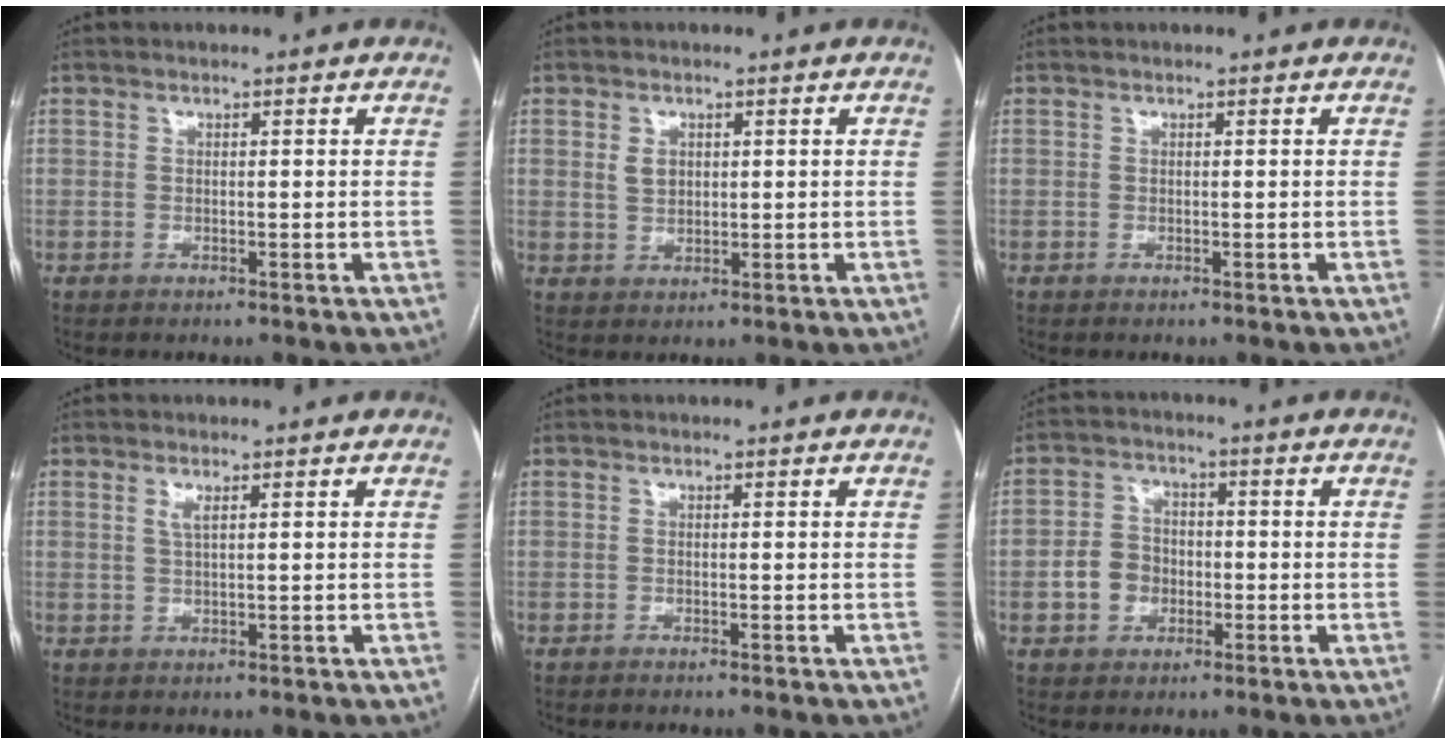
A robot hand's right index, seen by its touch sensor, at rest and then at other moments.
{"total": 2.6, "force": [0.8, 2.0, 1.5], "torque": [-0.029, 0.004, 0.019]}
{"total": 0.0}
{"total": 1.5, "force": [0.7, 0.2, 1.3], "torque": [-0.033, 0.000, 0.014]}
{"total": 1.3, "force": [-1.2, -0.2, 0.5], "torque": [-0.004, 0.000, -0.016]}
{"total": 5.4, "force": [-1.3, 4.5, 2.6], "torque": [-0.057, 0.019, -0.021]}